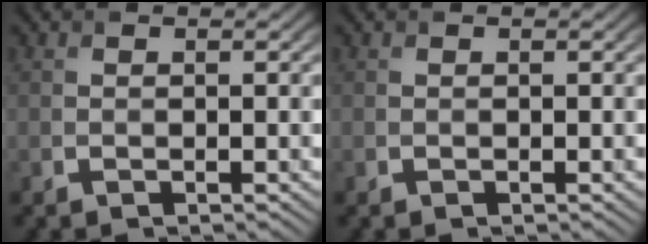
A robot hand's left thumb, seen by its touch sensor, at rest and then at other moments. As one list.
[{"total": 0.0}]